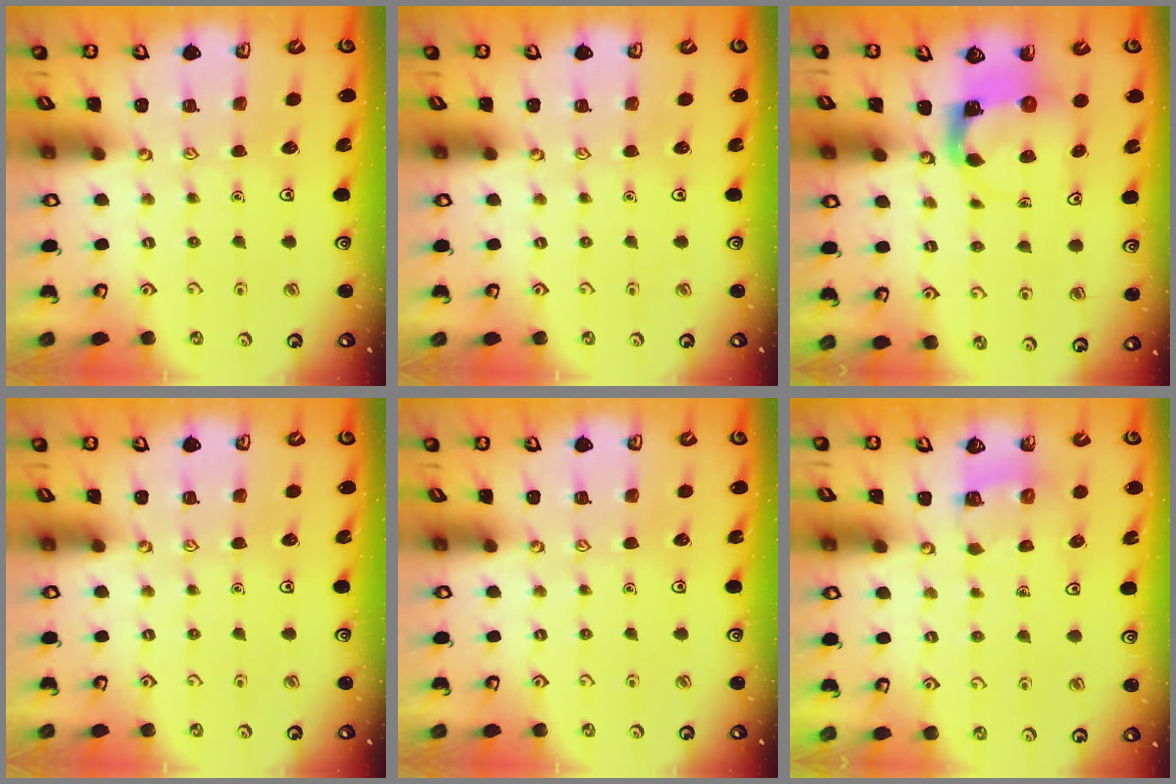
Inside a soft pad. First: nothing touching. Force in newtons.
{"total": 0.0}
{"total": 3.8, "press": 3.8, "slide": 0.6}
{"total": 0.0}
{"total": 0.0}
{"total": 4.7, "press": 4.7, "slide": 0.2}